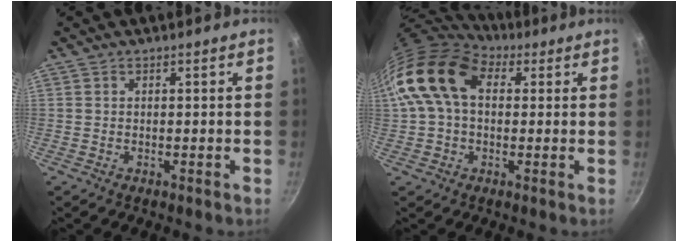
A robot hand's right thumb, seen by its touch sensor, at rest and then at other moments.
{"total": 15.0, "force": [3.4, 10.1, 10.5], "torque": [-0.176, 0.020, 0.045]}